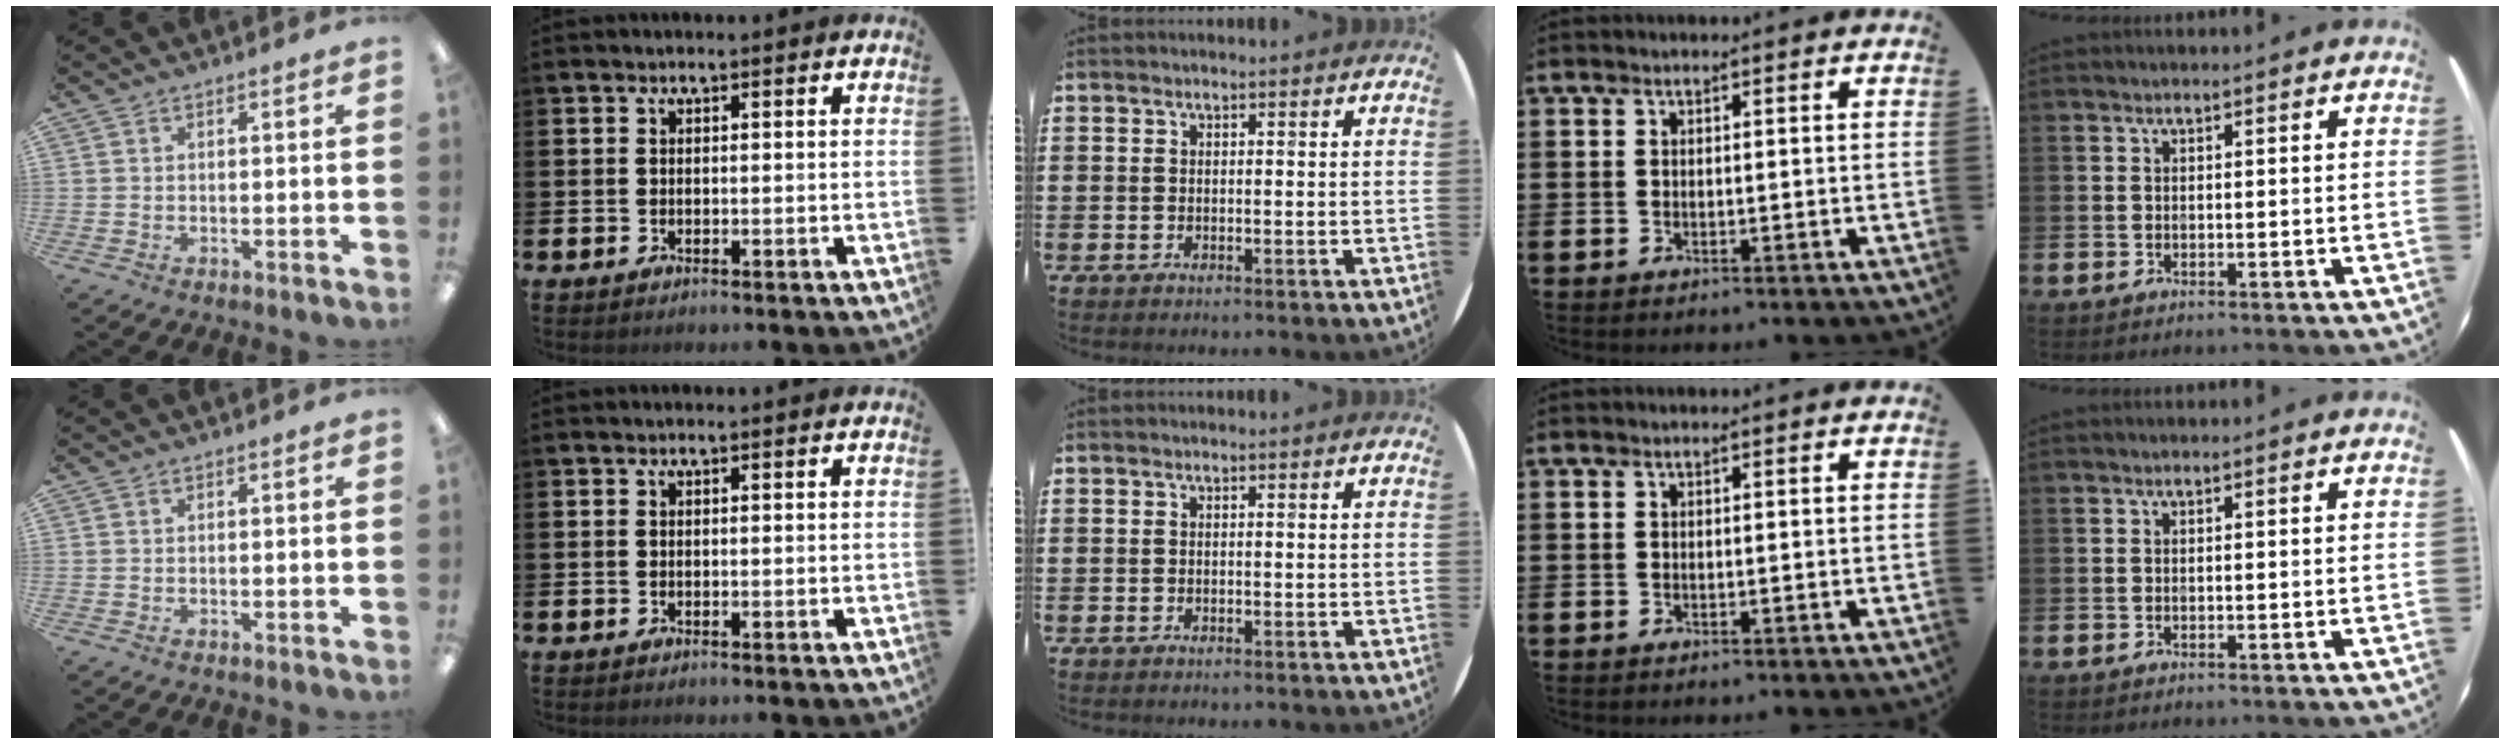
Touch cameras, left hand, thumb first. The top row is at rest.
{}